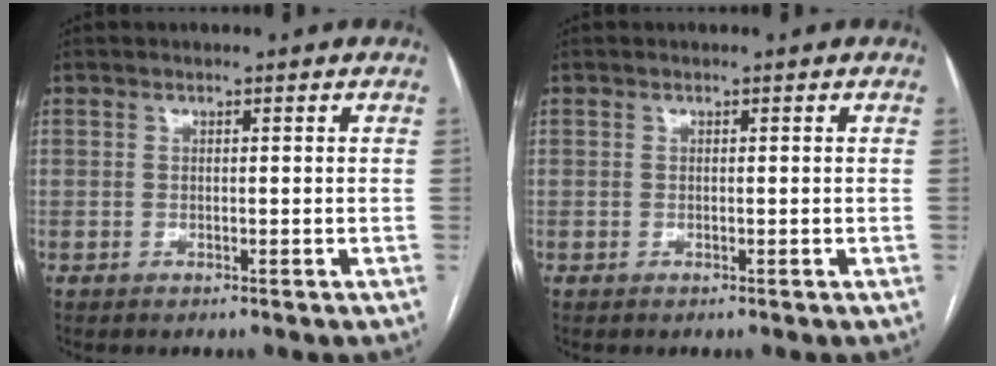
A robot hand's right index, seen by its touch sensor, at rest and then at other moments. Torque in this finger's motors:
{"motor_torque": [0.00, 0.00, 0.00, 0.00]}